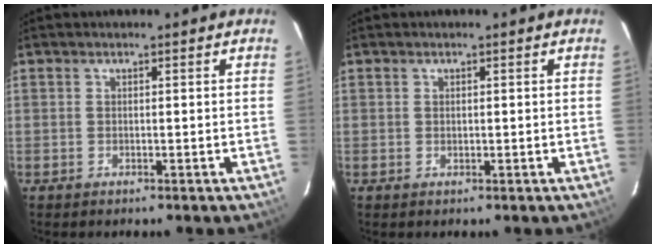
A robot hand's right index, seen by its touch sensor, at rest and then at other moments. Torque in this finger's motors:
{"motor_torque": [-0.16, 0.06, -0.02, -0.01]}